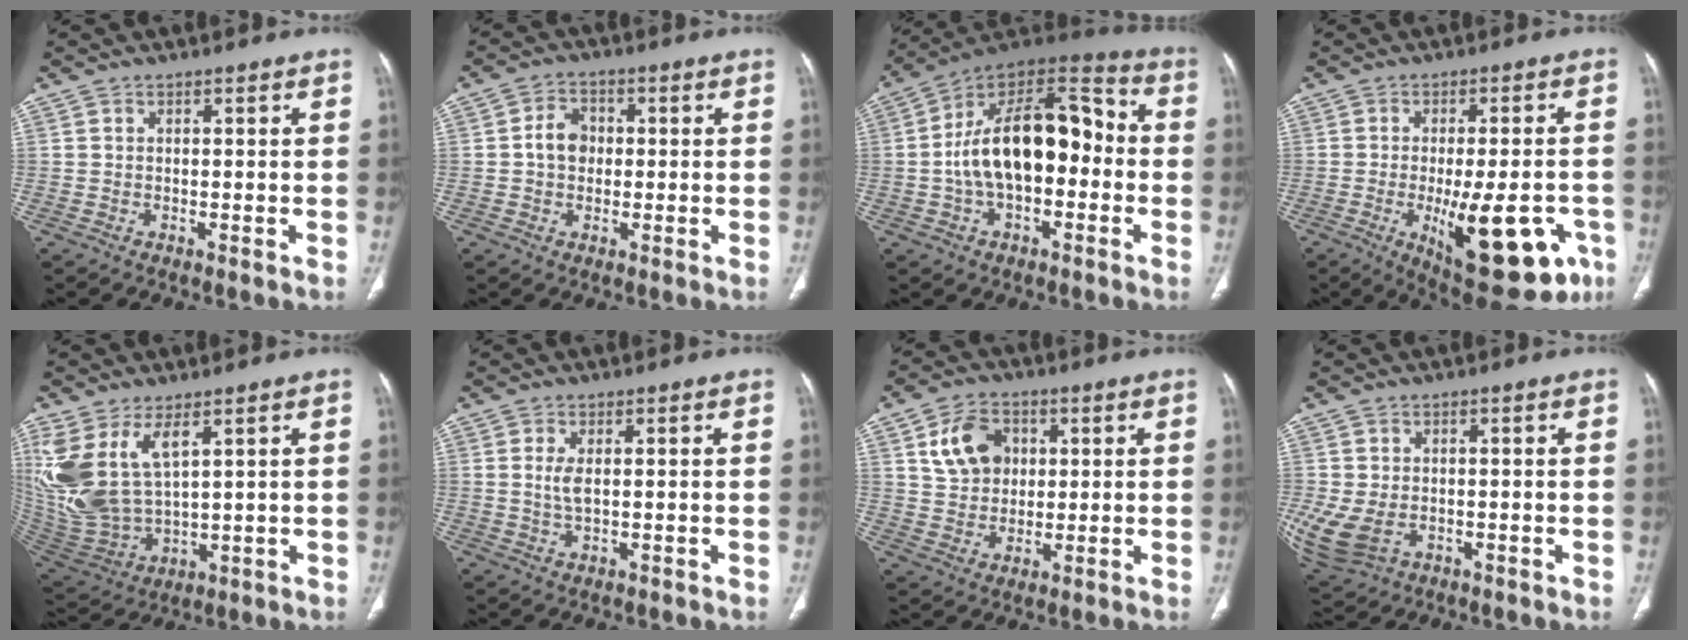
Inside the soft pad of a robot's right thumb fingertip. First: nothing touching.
{"total": 5.2, "force": [0.1, 4.2, 3.1], "torque": [-0.040, 0.013, -0.004]}
{"total": 21.0, "force": [-1.4, 11.6, 17.5], "torque": [-0.271, 0.051, -0.029]}
{"total": 20.3, "force": [-7.2, 7.9, 17.2], "torque": [-0.187, 0.004, -0.081]}
{"total": 15.1, "force": [6.3, 7.3, 11.6], "torque": [-0.248, -0.025, 0.149]}
{"total": 3.2, "force": [0.5, 1.3, 2.8], "torque": [-0.066, -0.004, 0.014]}
{"total": 9.8, "force": [3.0, 7.6, 5.5], "torque": [-0.072, -0.003, 0.056]}
{"total": 10.0, "force": [-2.1, 7.3, 6.6], "torque": [-0.168, -0.006, -0.022]}